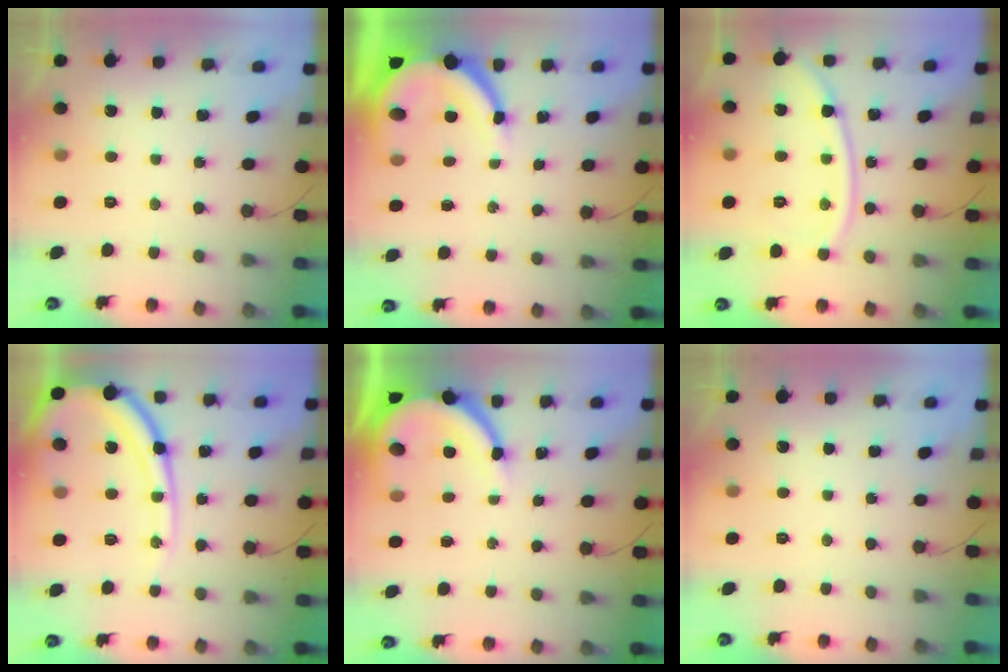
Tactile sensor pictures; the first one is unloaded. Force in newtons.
{"total": 10.4, "press": 10.4, "slide": 1.3}
{"total": 12.5, "press": 12.4, "slide": 1.6}
{"total": 17.2, "press": 17.1, "slide": 1.9}
{"total": 10.2, "press": 10.1, "slide": 1.1}
{"total": 0.0}